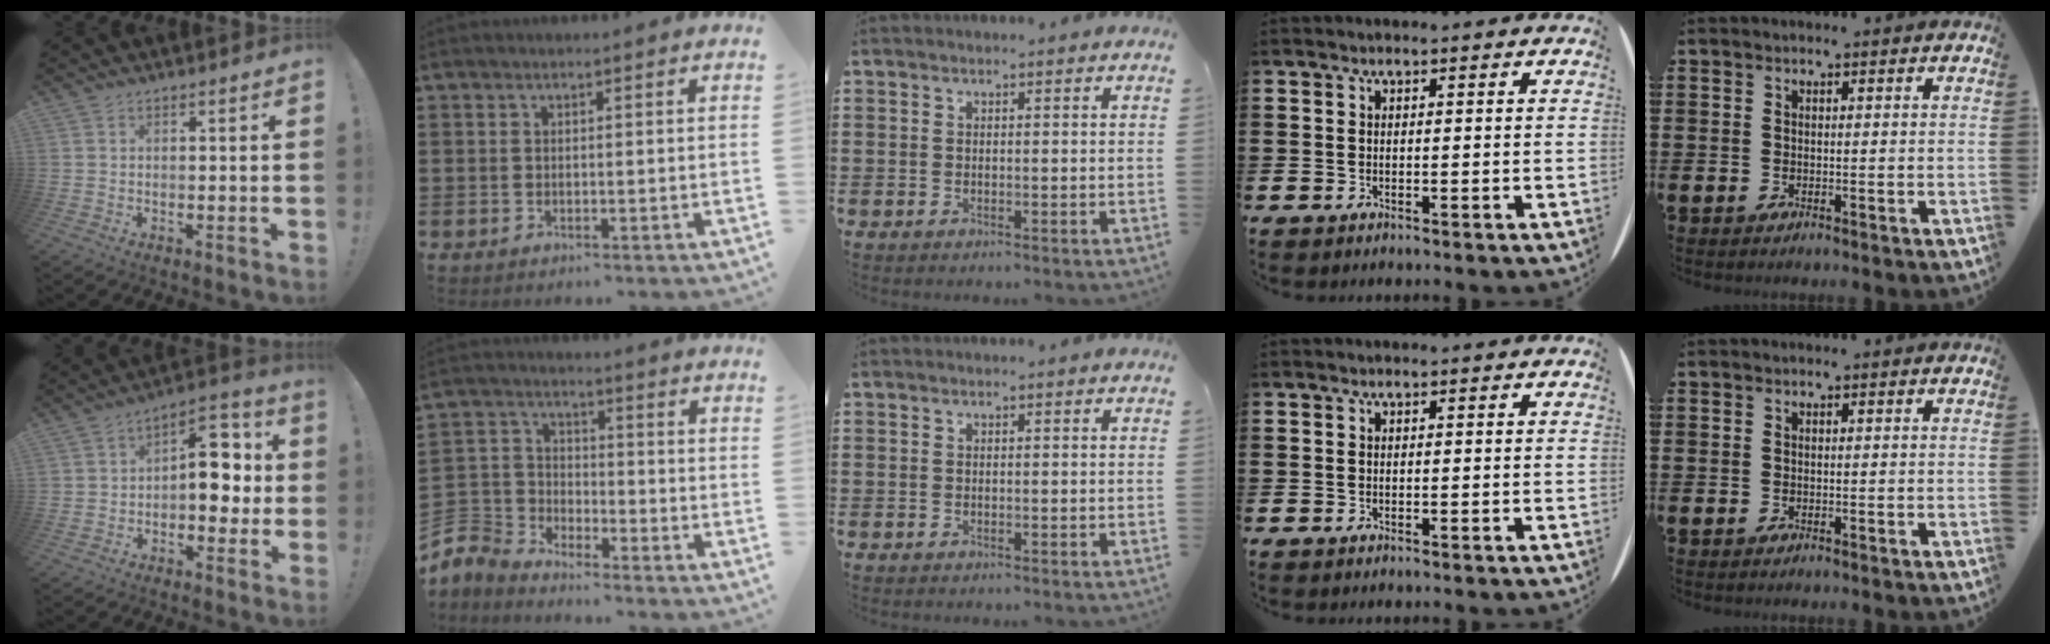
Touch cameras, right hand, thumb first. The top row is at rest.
{"thumb": {"total": 12.8, "force": [-0.7, 9.0, 9.1], "torque": [-0.101, 0.014, -0.011]}, "index": {"total": 5.9, "force": [-5.5, 2.2, 0.7], "torque": [-0.059, -0.009, -0.124]}}